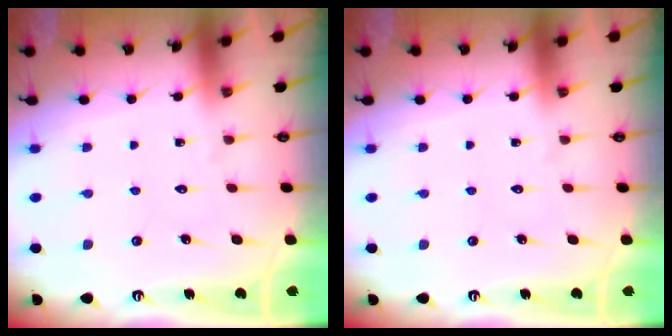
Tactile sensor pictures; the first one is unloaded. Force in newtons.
{"total": 0.0}